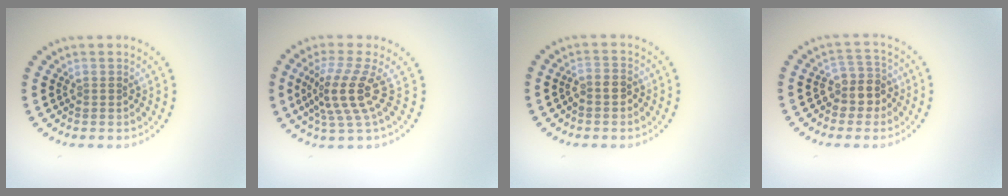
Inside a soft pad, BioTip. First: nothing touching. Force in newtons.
{"total": 4.2, "press": 3.0, "slide": 2.8}
{"total": 1.3, "press": 1.2, "slide": 0.6}
{"total": 2.9, "press": 2.4, "slide": 1.5}